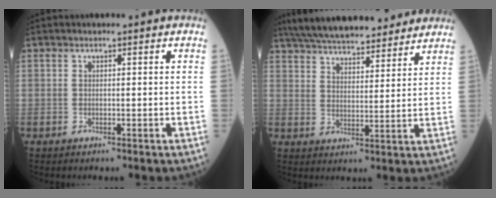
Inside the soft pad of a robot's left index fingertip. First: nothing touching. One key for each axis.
{"total": 18.7, "fx": 16.4, "fy": 4.2, "fz": 8.1, "tx": -0.133, "ty": 0.035, "tz": 0.243}